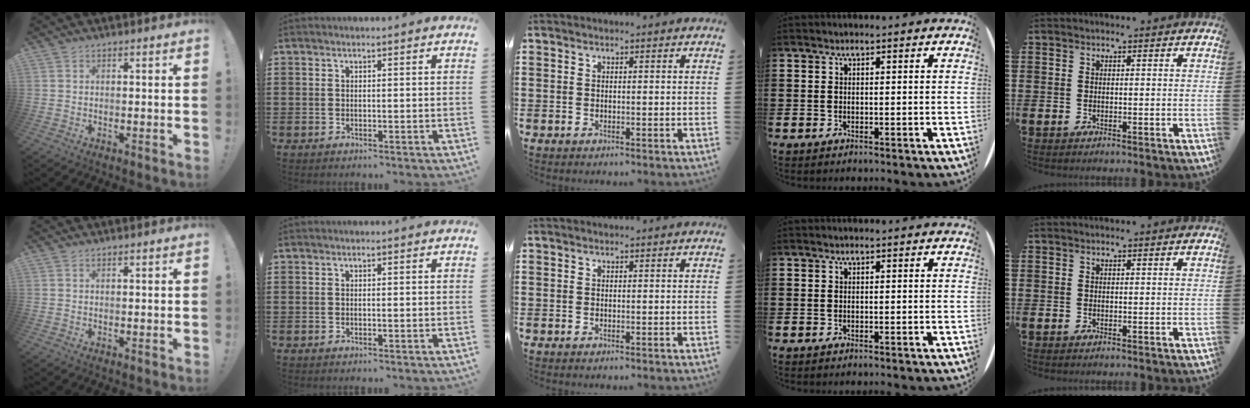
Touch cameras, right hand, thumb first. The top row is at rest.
{}